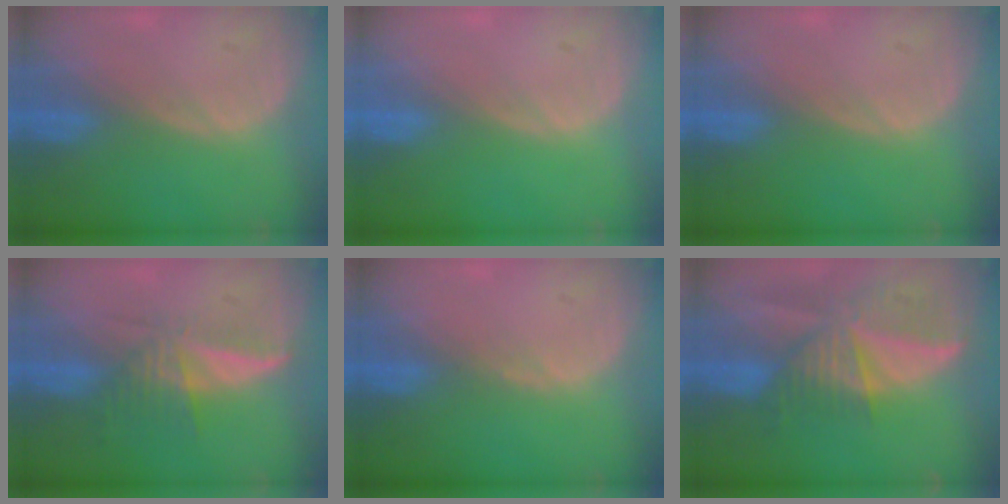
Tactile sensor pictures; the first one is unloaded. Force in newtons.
{"total": 0.0}
{"total": 0.0}
{"total": 6.0, "press": 5.2, "slide": 2.9}
{"total": 0.6, "press": 0.5, "slide": 0.3}
{"total": 9.7, "press": 8.5, "slide": 4.7}